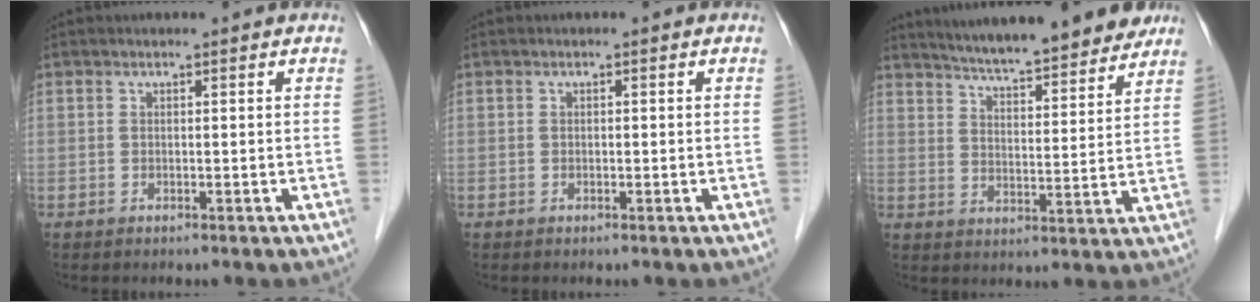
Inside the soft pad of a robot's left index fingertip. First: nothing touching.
{"total": 0.0}
{"total": 16.8, "force": [14.9, 1.9, 7.5], "torque": [-0.110, 0.000, 0.211]}